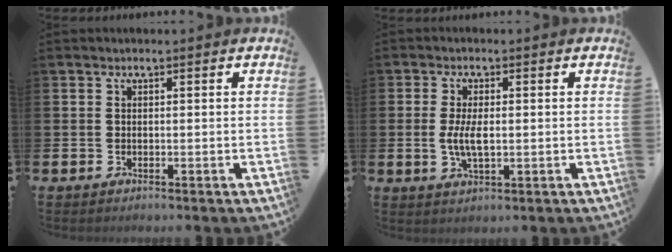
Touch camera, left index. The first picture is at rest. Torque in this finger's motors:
{"motor_torque": [0.94, -0.02, 0.17, 0.11]}